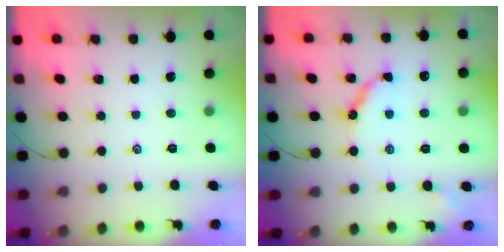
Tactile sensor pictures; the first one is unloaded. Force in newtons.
{"total": 8.3, "press": 8.2, "slide": 0.8}